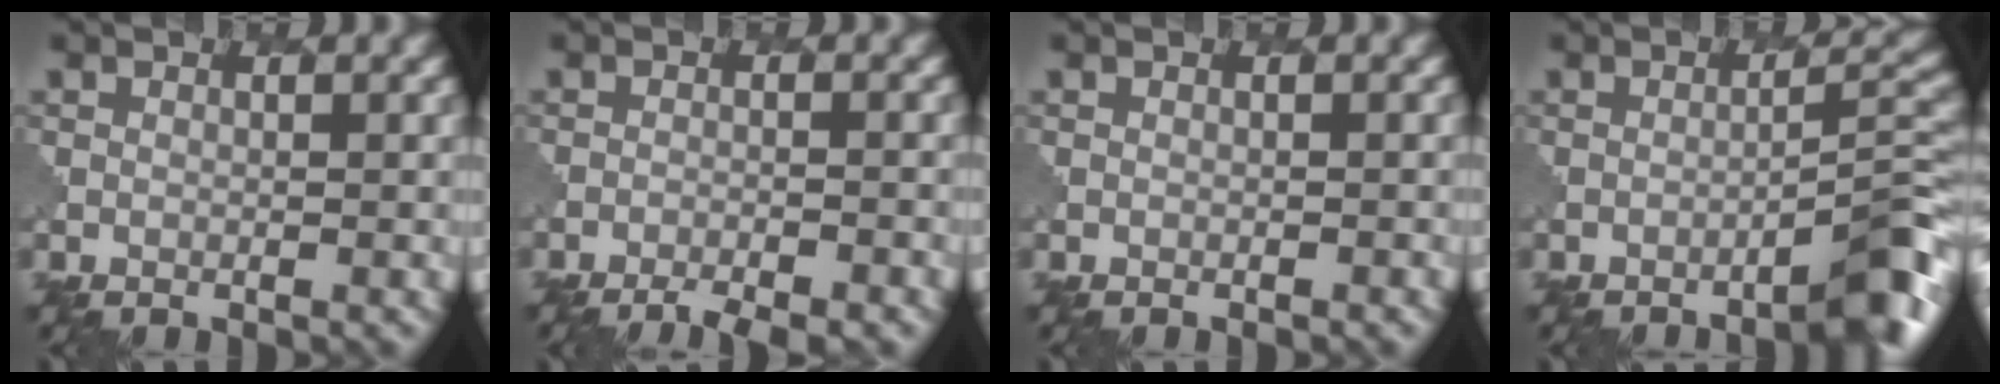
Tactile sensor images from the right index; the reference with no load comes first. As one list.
[{"total": 3.8, "force": [-3.4, 0.7, 1.7], "torque": [-0.027, -0.009, -0.052]}, {"total": 0.6, "force": [-0.6, 0.0, 0.1], "torque": [0.003, -0.001, -0.007]}, {"total": 4.9, "force": [-3.3, 0.5, 3.6], "torque": [-0.038, 0.022, -0.051]}]